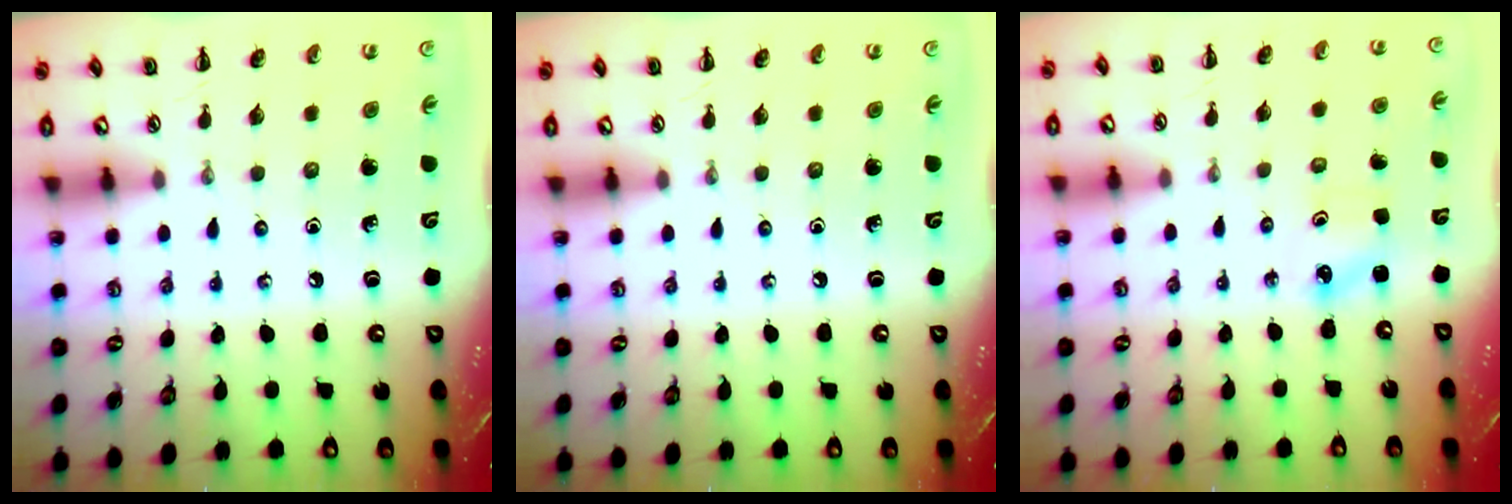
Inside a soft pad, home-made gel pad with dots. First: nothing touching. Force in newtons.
{"total": 0.0}
{"total": 2.5, "press": 2.4, "slide": 0.8}